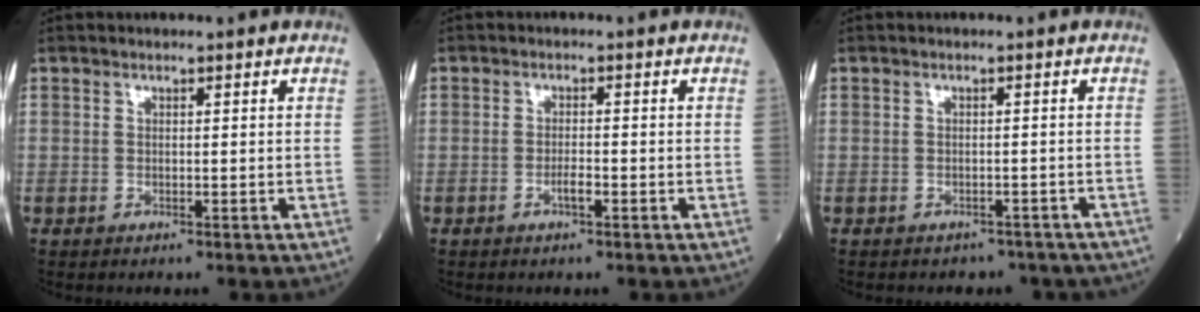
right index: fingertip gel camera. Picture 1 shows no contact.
{"total": 1.6, "force": [-0.9, 0.3, 1.4], "torque": [-0.019, 0.002, -0.016]}
{"total": 6.2, "force": [-5.3, 3.1, 1.0], "torque": [-0.011, 0.007, -0.051]}